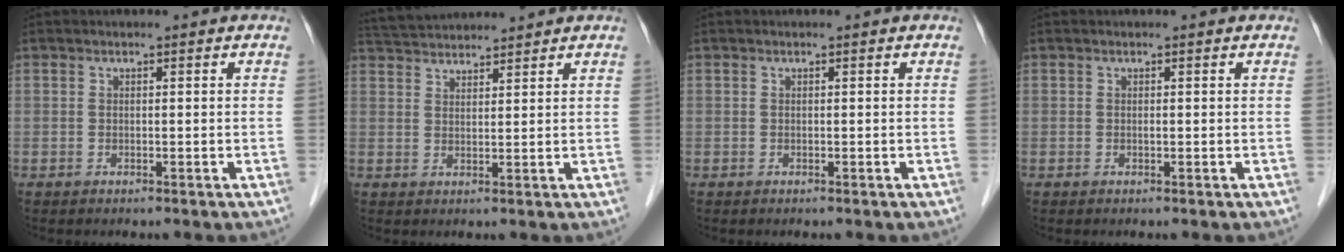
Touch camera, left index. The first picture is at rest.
{"total": 7.3, "force": [7.1, 0.6, 1.6], "torque": [-0.037, 0.039, 0.122]}
{"total": 0.0}
{"total": 0.0}